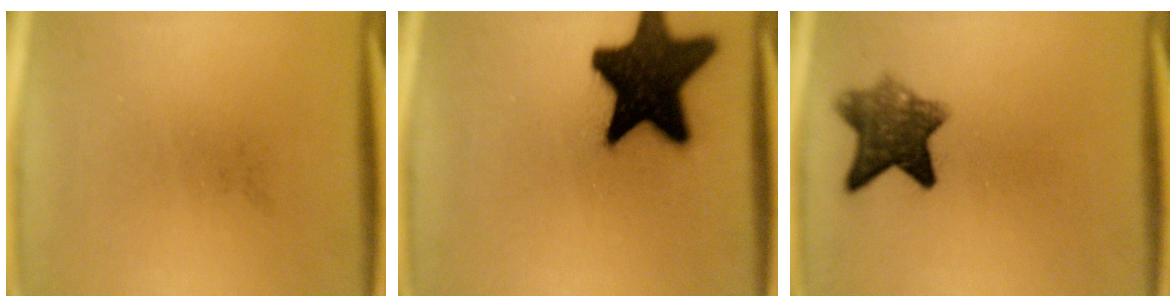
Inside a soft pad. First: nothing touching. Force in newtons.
{"total": 19.9}
{"total": 7.7}